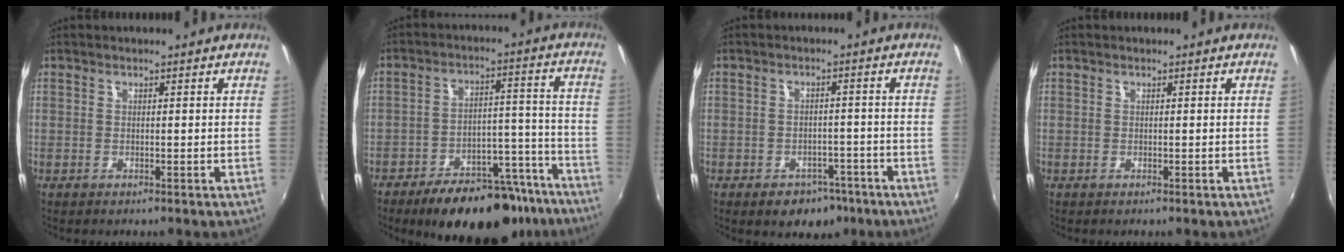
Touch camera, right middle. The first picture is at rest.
{"total": 21.0, "force": [-16.6, 8.5, 9.7], "torque": [-0.147, 0.028, -0.213]}
{"total": 6.7, "force": [-4.2, 4.6, 2.3], "torque": [-0.050, 0.009, -0.043]}
{"total": 0.0}